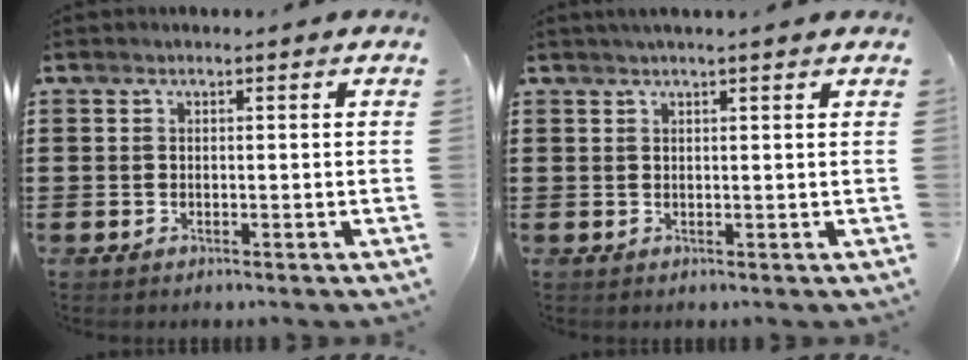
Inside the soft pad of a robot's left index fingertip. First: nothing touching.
{"total": 1.6, "force": [1.3, -0.2, 0.9], "torque": [-0.018, 0.000, 0.025]}